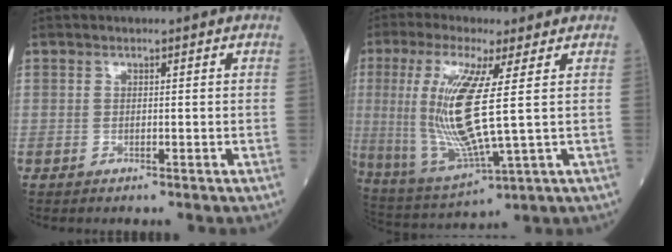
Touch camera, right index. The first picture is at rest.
{"total": 14.5, "force": [1.9, 1.1, 14.4], "torque": [-0.321, -0.018, 0.042]}